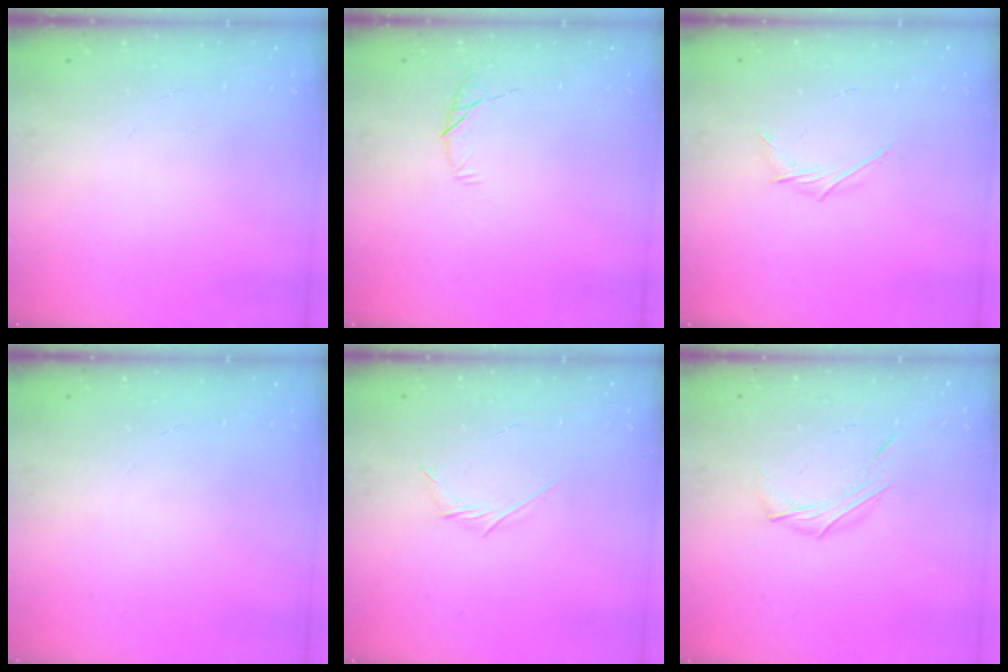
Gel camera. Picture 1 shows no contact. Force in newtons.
{"total": 5.7, "press": 5.5, "slide": 1.4}
{"total": 3.7, "press": 3.6, "slide": 1.0}
{"total": 0.0}
{"total": 3.4, "press": 3.3, "slide": 0.9}
{"total": 5.5, "press": 5.4, "slide": 1.3}